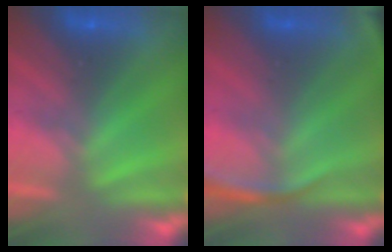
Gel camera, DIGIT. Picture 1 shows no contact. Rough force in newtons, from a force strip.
{"total": 2.7}